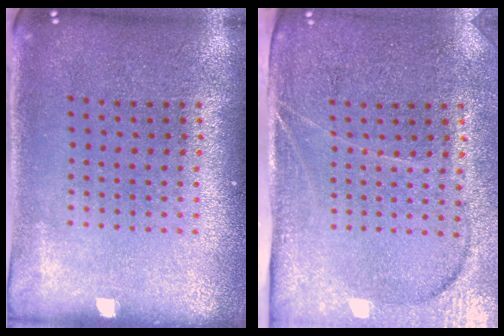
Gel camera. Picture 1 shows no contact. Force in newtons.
{"total": 3.8, "press": 3.3, "slide": 2.0}